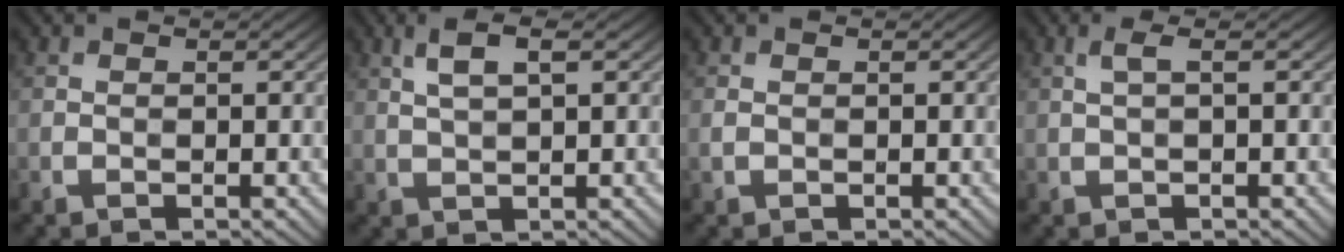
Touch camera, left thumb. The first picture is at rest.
{"total": 3.4, "force": [1.7, 0.8, 2.9], "torque": [-0.068, 0.007, 0.034]}
{"total": 0.7, "force": [-0.1, 0.5, 0.4], "torque": [-0.015, -0.004, -0.003]}
{"total": 1.6, "force": [0.5, 0.3, 1.5], "torque": [-0.030, 0.009, 0.006]}